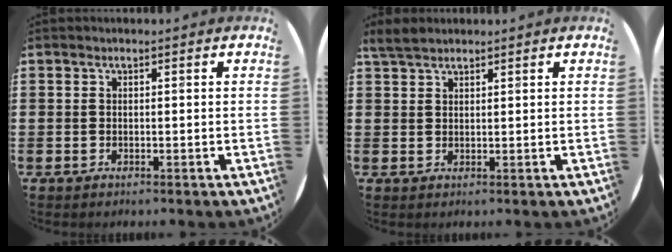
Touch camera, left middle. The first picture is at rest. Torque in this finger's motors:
{"motor_torque": [0.23, -0.20, 0.03, 0.01]}